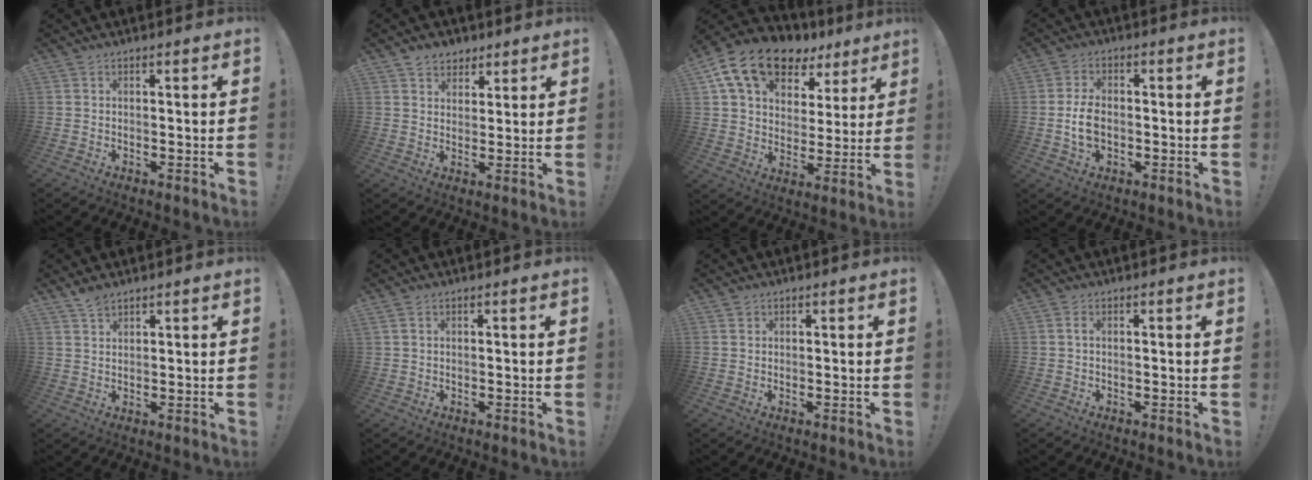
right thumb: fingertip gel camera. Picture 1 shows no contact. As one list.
[{"total": 5.5, "force": [3.7, 4.0, 0.8], "torque": [-0.008, -0.019, 0.070]}, {"total": 17.4, "force": [11.0, 9.9, 9.0], "torque": [-0.153, -0.062, 0.200]}, {"total": 7.3, "force": [-1.1, 4.8, 5.4], "torque": [-0.103, 0.003, -0.020]}, {"total": 3.1, "force": [2.5, 1.0, 1.5], "torque": [-0.020, -0.015, 0.044]}, {"total": 1.1, "force": [0.6, 0.4, 0.8], "torque": [-0.023, 0.004, 0.013]}, {"total": 0.7, "force": [0.5, 0.5, 0.0], "torque": [0.005, -0.003, 0.009]}, {"total": 0.9, "force": [0.1, 0.3, 0.8], "torque": [-0.020, 0.004, 0.000]}]